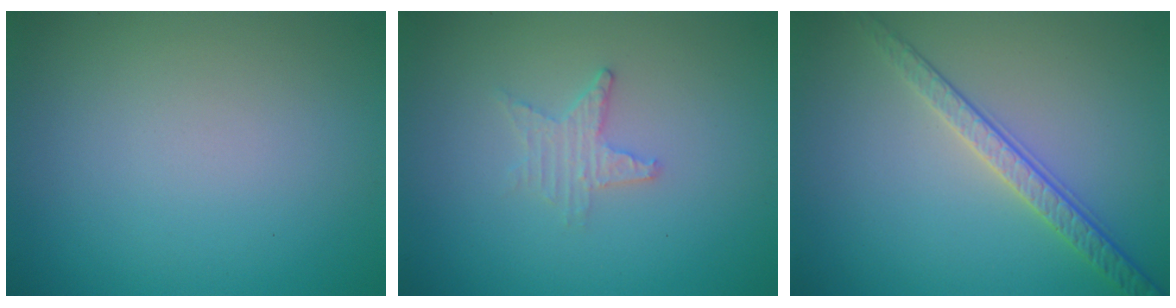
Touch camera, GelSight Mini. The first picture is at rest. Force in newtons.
{"total": 1.7, "press": 1.6, "slide": 0.4}
{"total": 2.8, "press": 2.4, "slide": 1.5}